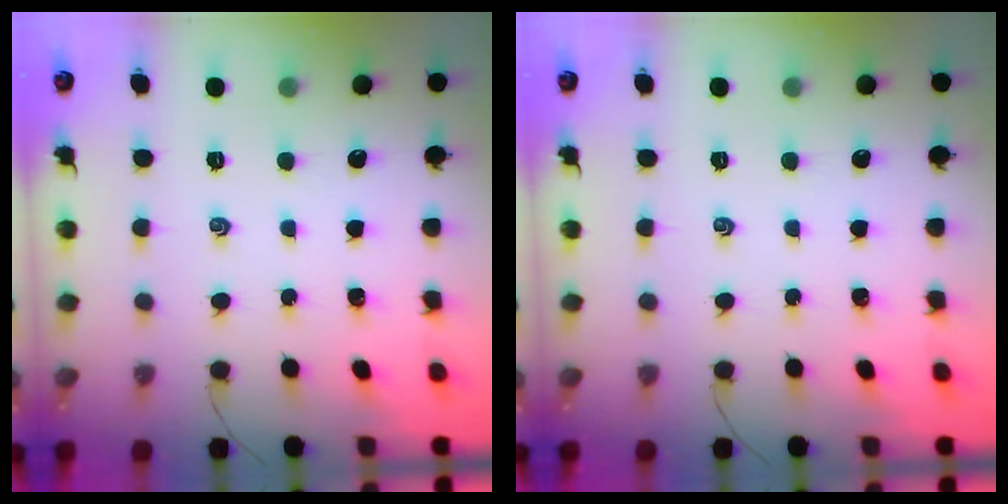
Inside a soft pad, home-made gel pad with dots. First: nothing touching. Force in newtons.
{"total": 0.0}